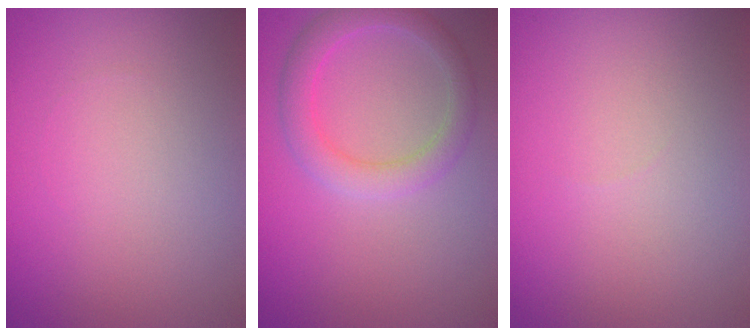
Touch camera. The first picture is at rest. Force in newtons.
{"total": 3.3, "press": 3.3, "slide": 0.3}
{"total": 0.0}